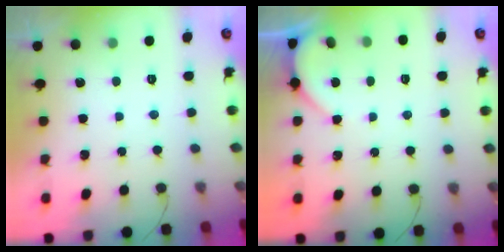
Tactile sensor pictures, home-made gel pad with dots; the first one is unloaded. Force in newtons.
{"total": 2.2, "press": 2.2, "slide": 0.3}